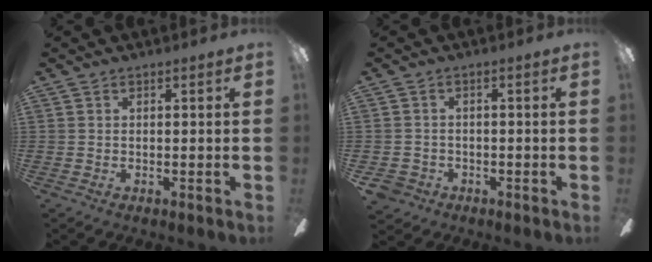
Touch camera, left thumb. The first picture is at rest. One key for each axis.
{"total": 3.5, "fx": -2.1, "fy": 2.7, "fz": 0.8, "tx": -0.033, "ty": 0.005, "tz": -0.044}